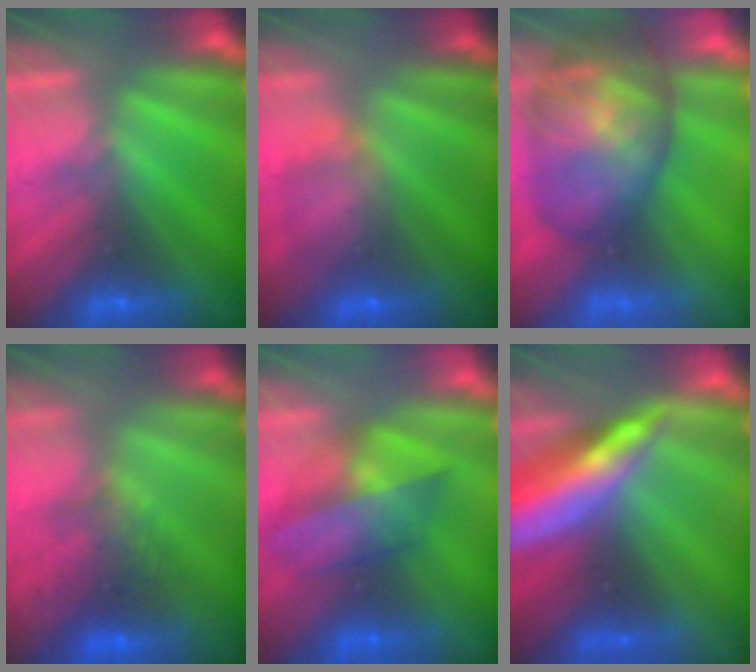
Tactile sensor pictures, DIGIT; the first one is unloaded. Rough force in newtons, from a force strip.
{"total": 8.5}
{"total": 10.3}
{"total": 7.5}
{"total": 4.2}
{"total": 9.0}